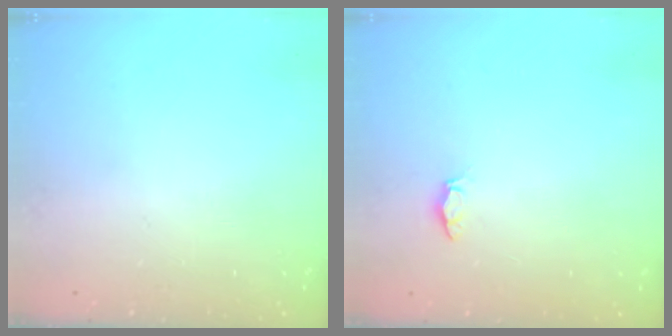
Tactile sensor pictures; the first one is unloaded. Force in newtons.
{"total": 3.4, "press": 3.4, "slide": 0.4}